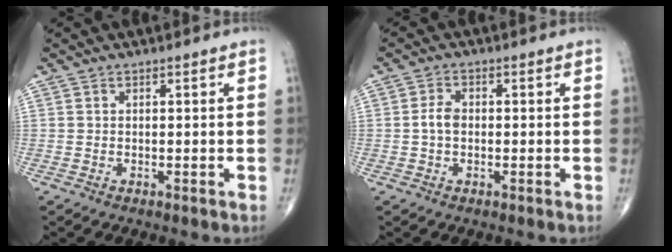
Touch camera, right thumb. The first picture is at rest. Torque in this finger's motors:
{"motor_torque": [0.16, 0.11, 0.38, -0.04, 0.01]}